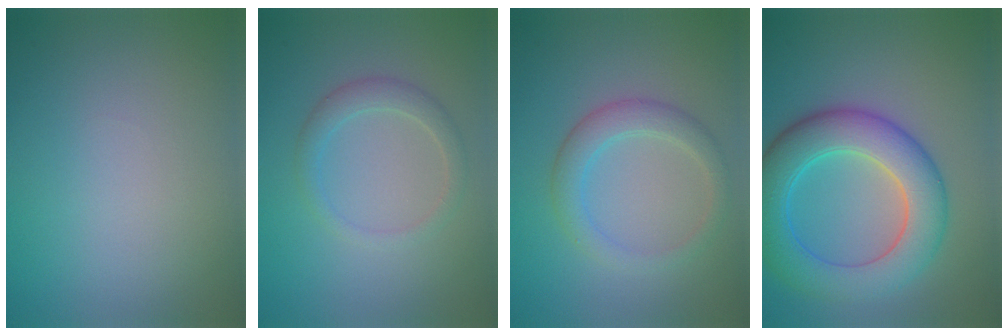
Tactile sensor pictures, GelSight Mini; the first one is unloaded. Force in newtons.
{"total": 2.0, "press": 2.0, "slide": 0.1}
{"total": 2.9, "press": 2.9, "slide": 0.4}
{"total": 7.9, "press": 7.9, "slide": 0.3}